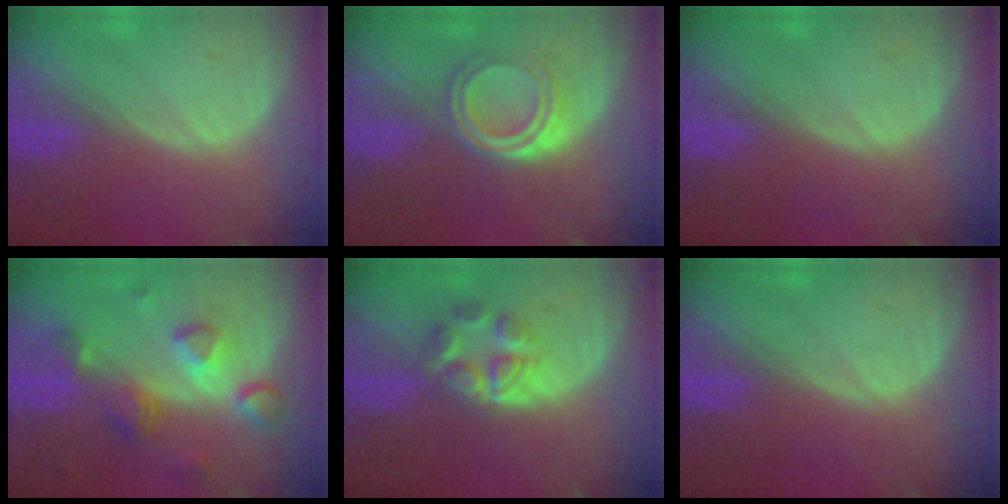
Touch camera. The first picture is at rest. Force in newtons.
{"total": 5.1, "press": 4.5, "slide": 2.5}
{"total": 0.0}
{"total": 8.0, "press": 7.2, "slide": 3.5}
{"total": 5.6, "press": 5.3, "slide": 1.7}
{"total": 0.0}